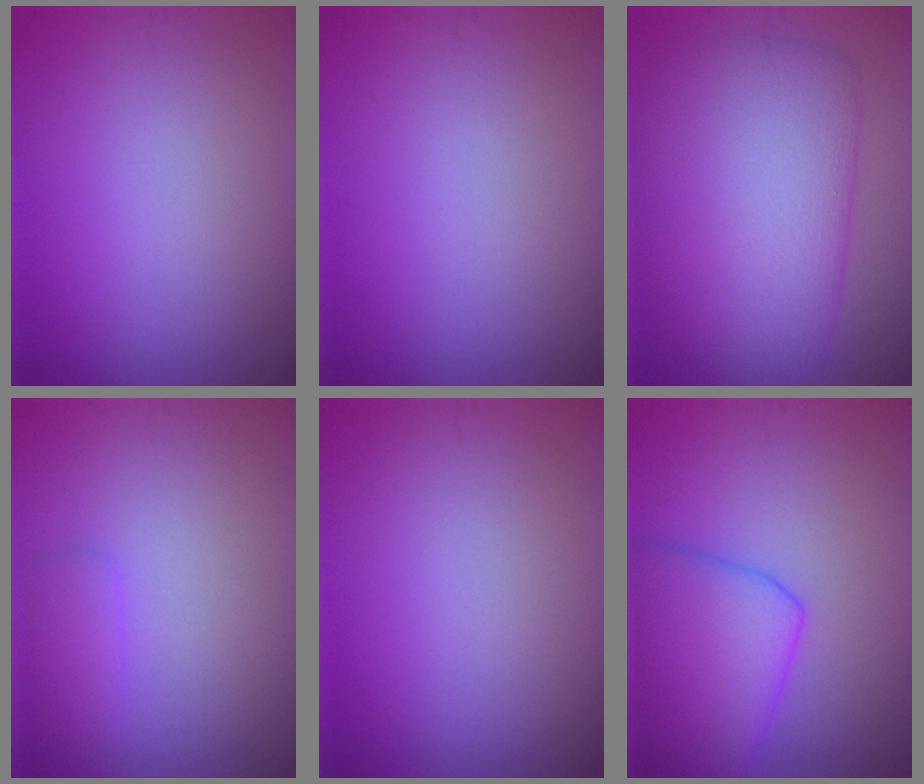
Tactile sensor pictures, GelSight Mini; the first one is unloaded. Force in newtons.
{"total": 0.0}
{"total": 10.3, "press": 10.3, "slide": 0.3}
{"total": 1.5, "press": 1.5, "slide": 0.1}
{"total": 0.0}
{"total": 6.5, "press": 6.5, "slide": 0.3}